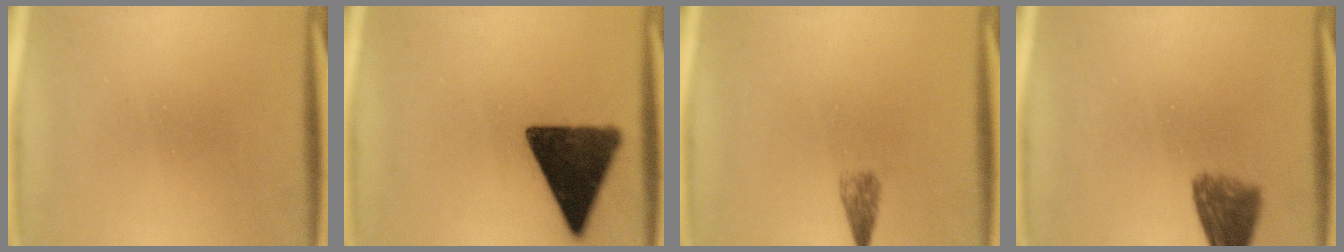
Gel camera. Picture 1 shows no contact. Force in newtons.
{"total": 13.9}
{"total": 1.4}
{"total": 5.8}